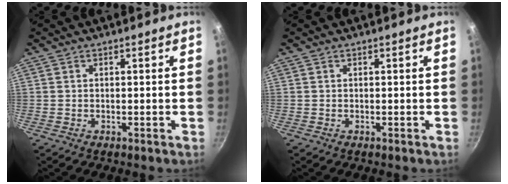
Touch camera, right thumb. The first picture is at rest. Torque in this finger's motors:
{"motor_torque": [0.00, 0.00, 0.04, -0.04, 0.00]}